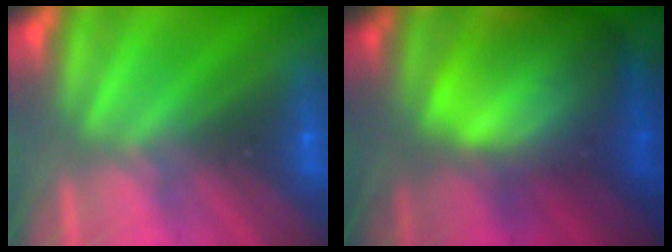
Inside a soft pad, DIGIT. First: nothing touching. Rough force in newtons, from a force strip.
{"total": 8.5}